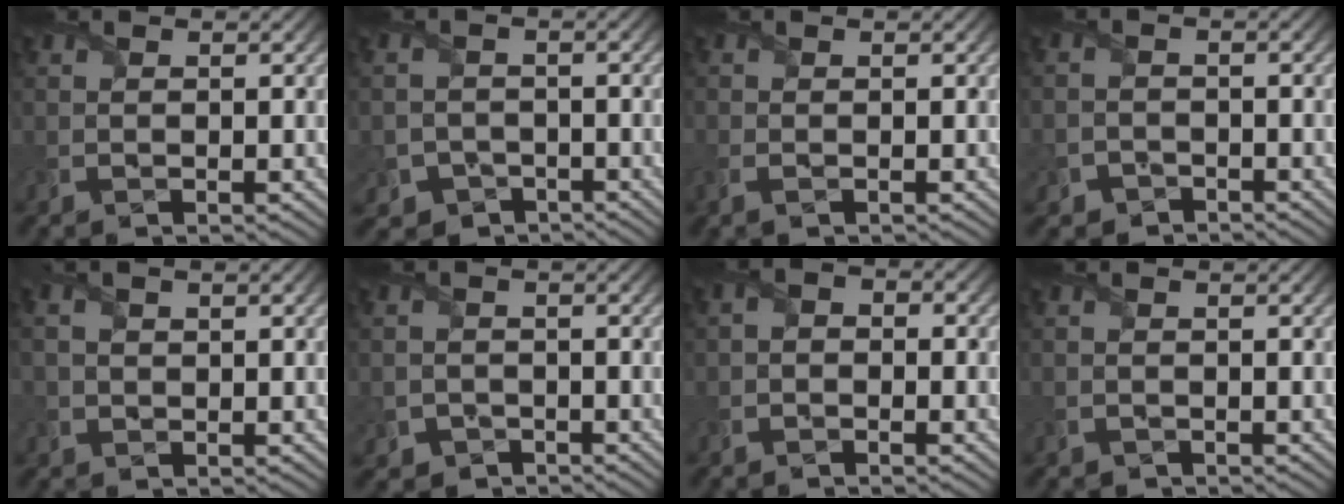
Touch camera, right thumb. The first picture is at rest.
{"total": 5.9, "force": [-3.6, 4.5, 1.3], "torque": [-0.036, -0.022, -0.070]}
{"total": 1.2, "force": [-0.6, 0.6, 0.8], "torque": [-0.021, -0.002, -0.013]}
{"total": 3.2, "force": [-2.6, 1.8, 0.3], "torque": [-0.003, 0.000, -0.056]}
{"total": 2.4, "force": [0.1, 1.4, 2.0], "torque": [-0.046, 0.002, 0.003]}
{"total": 3.4, "force": [-2.4, 2.4, 0.5], "torque": [-0.012, -0.005, -0.051]}
{"total": 2.1, "force": [-1.2, 1.3, 1.0], "torque": [-0.017, 0.005, -0.029]}
{"total": 1.0, "force": [-1.0, 0.4, 0.0], "torque": [0.003, -0.004, -0.022]}